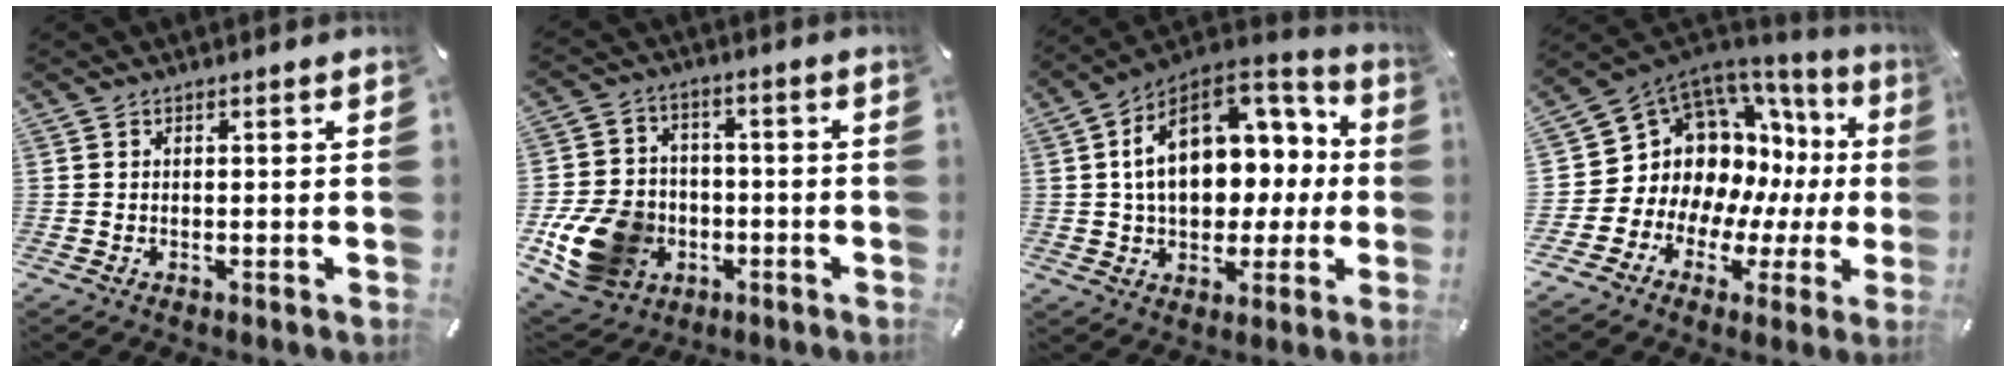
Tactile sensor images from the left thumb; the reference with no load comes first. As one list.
[{"total": 14.9, "force": [-4.6, 12.1, 7.4], "torque": [-0.158, 0.028, -0.076]}, {"total": 19.4, "force": [3.9, 13.8, 13.1], "torque": [-0.200, -0.011, 0.071]}, {"total": 12.9, "force": [3.7, 10.9, 5.9], "torque": [-0.113, -0.062, 0.083]}]